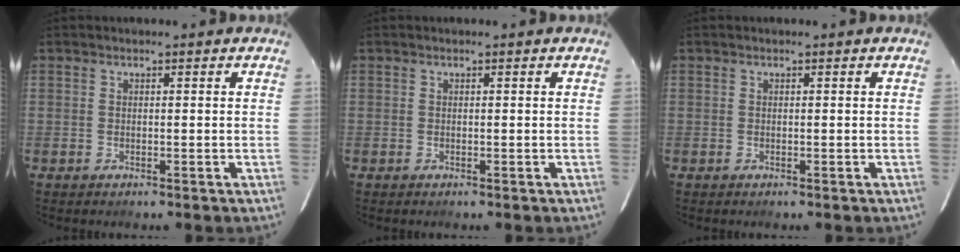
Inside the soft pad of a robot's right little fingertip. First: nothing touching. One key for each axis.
{"total": 0.0}
{"total": 0.0}